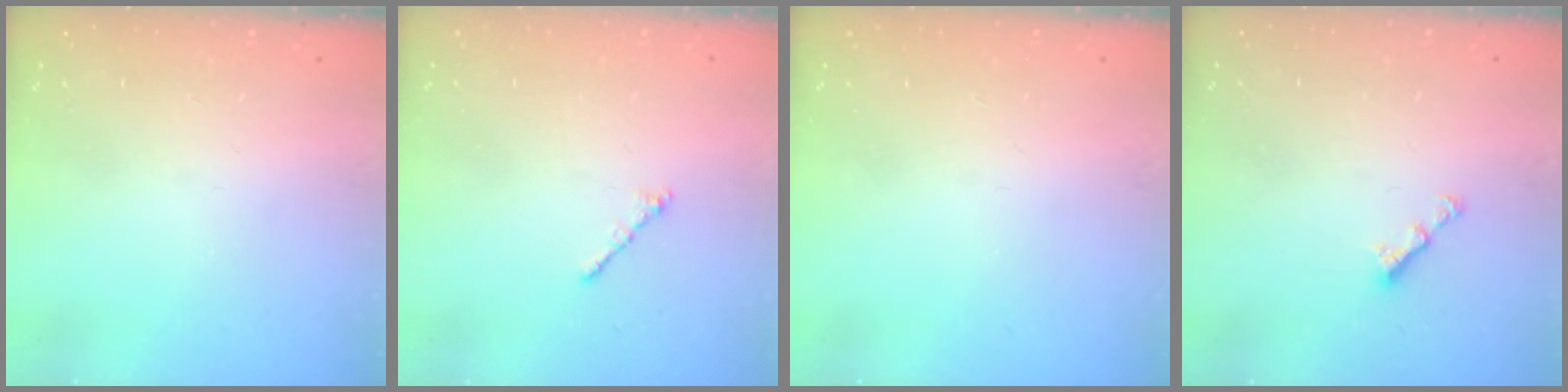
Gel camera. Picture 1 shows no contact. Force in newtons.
{"total": 0.9, "press": 0.7, "slide": 0.5}
{"total": 0.0}
{"total": 2.8, "press": 2.7, "slide": 0.5}